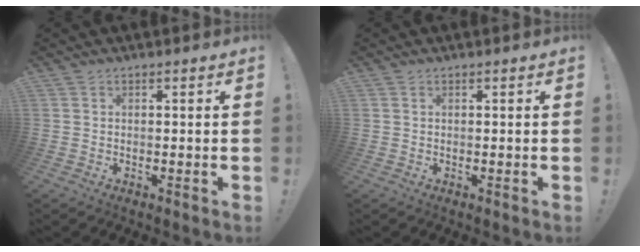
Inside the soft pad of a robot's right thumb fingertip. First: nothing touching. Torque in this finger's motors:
{"motor_torque": [0.22, -0.28, -0.13, 0.12, 0.06]}